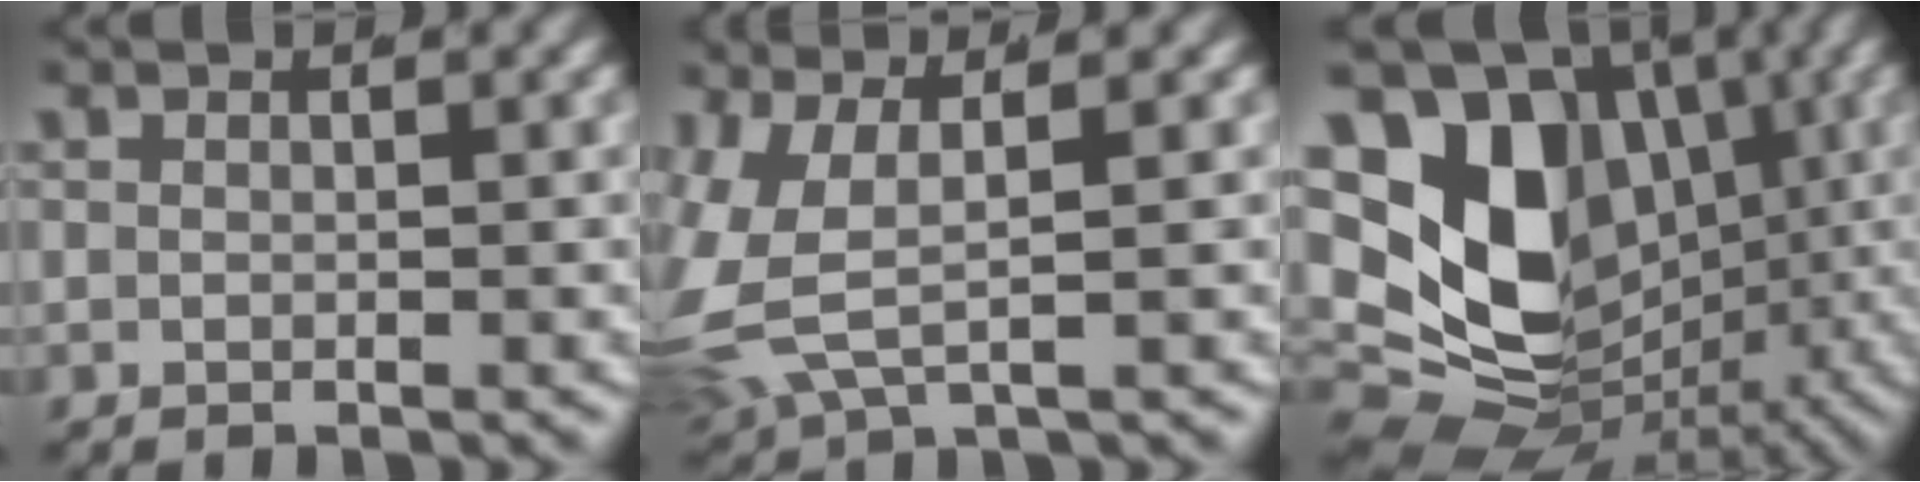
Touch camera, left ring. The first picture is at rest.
{"total": 7.2, "force": [0.7, 5.2, 4.9], "torque": [-0.126, -0.010, 0.017]}
{"total": 20.1, "force": [0.5, 15.3, 13.0], "torque": [-0.231, -0.050, 0.020]}